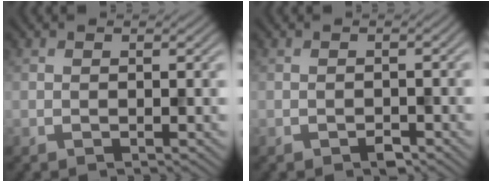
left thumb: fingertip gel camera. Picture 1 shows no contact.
{"total": 1.6, "force": [-1.0, 0.8, 1.0], "torque": [-0.014, -0.001, -0.016]}